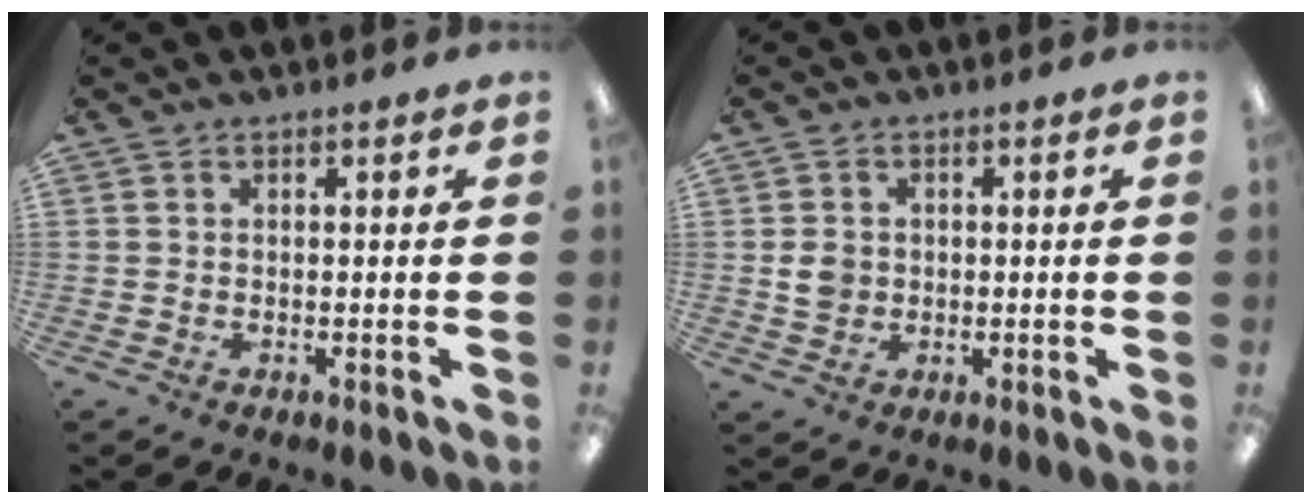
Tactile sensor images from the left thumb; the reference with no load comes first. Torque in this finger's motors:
{"motor_torque": [-0.26, 0.31, 0.16, -0.17, 0.01]}